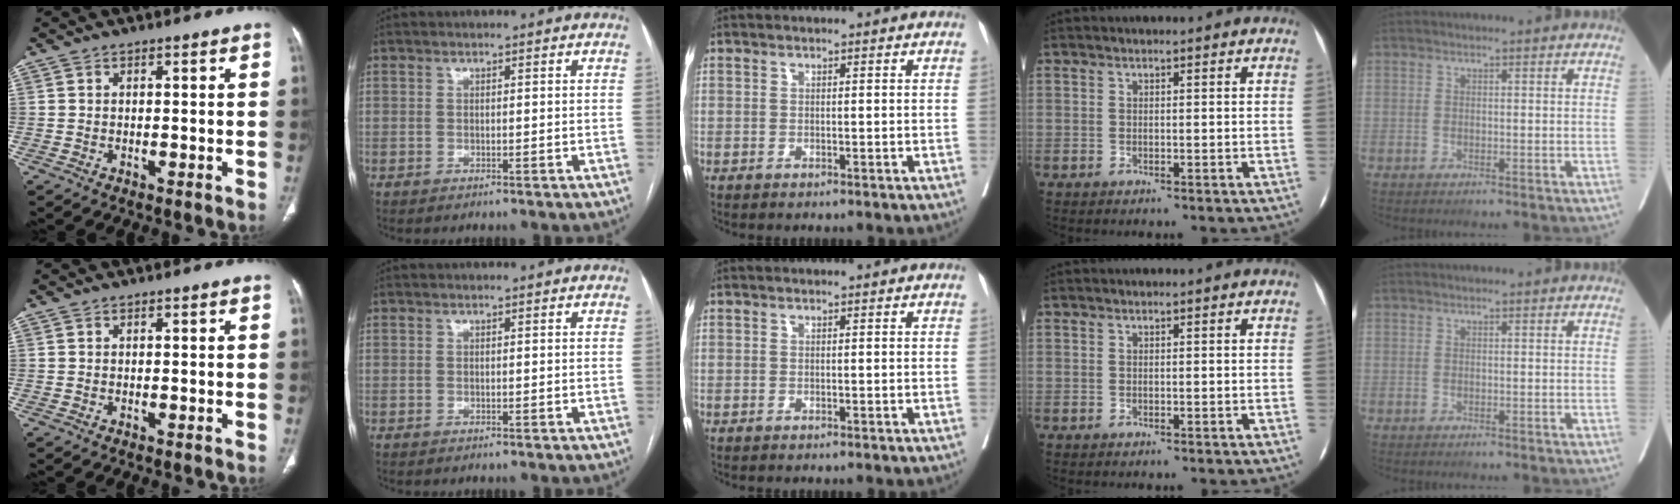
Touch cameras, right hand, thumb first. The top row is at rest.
{}